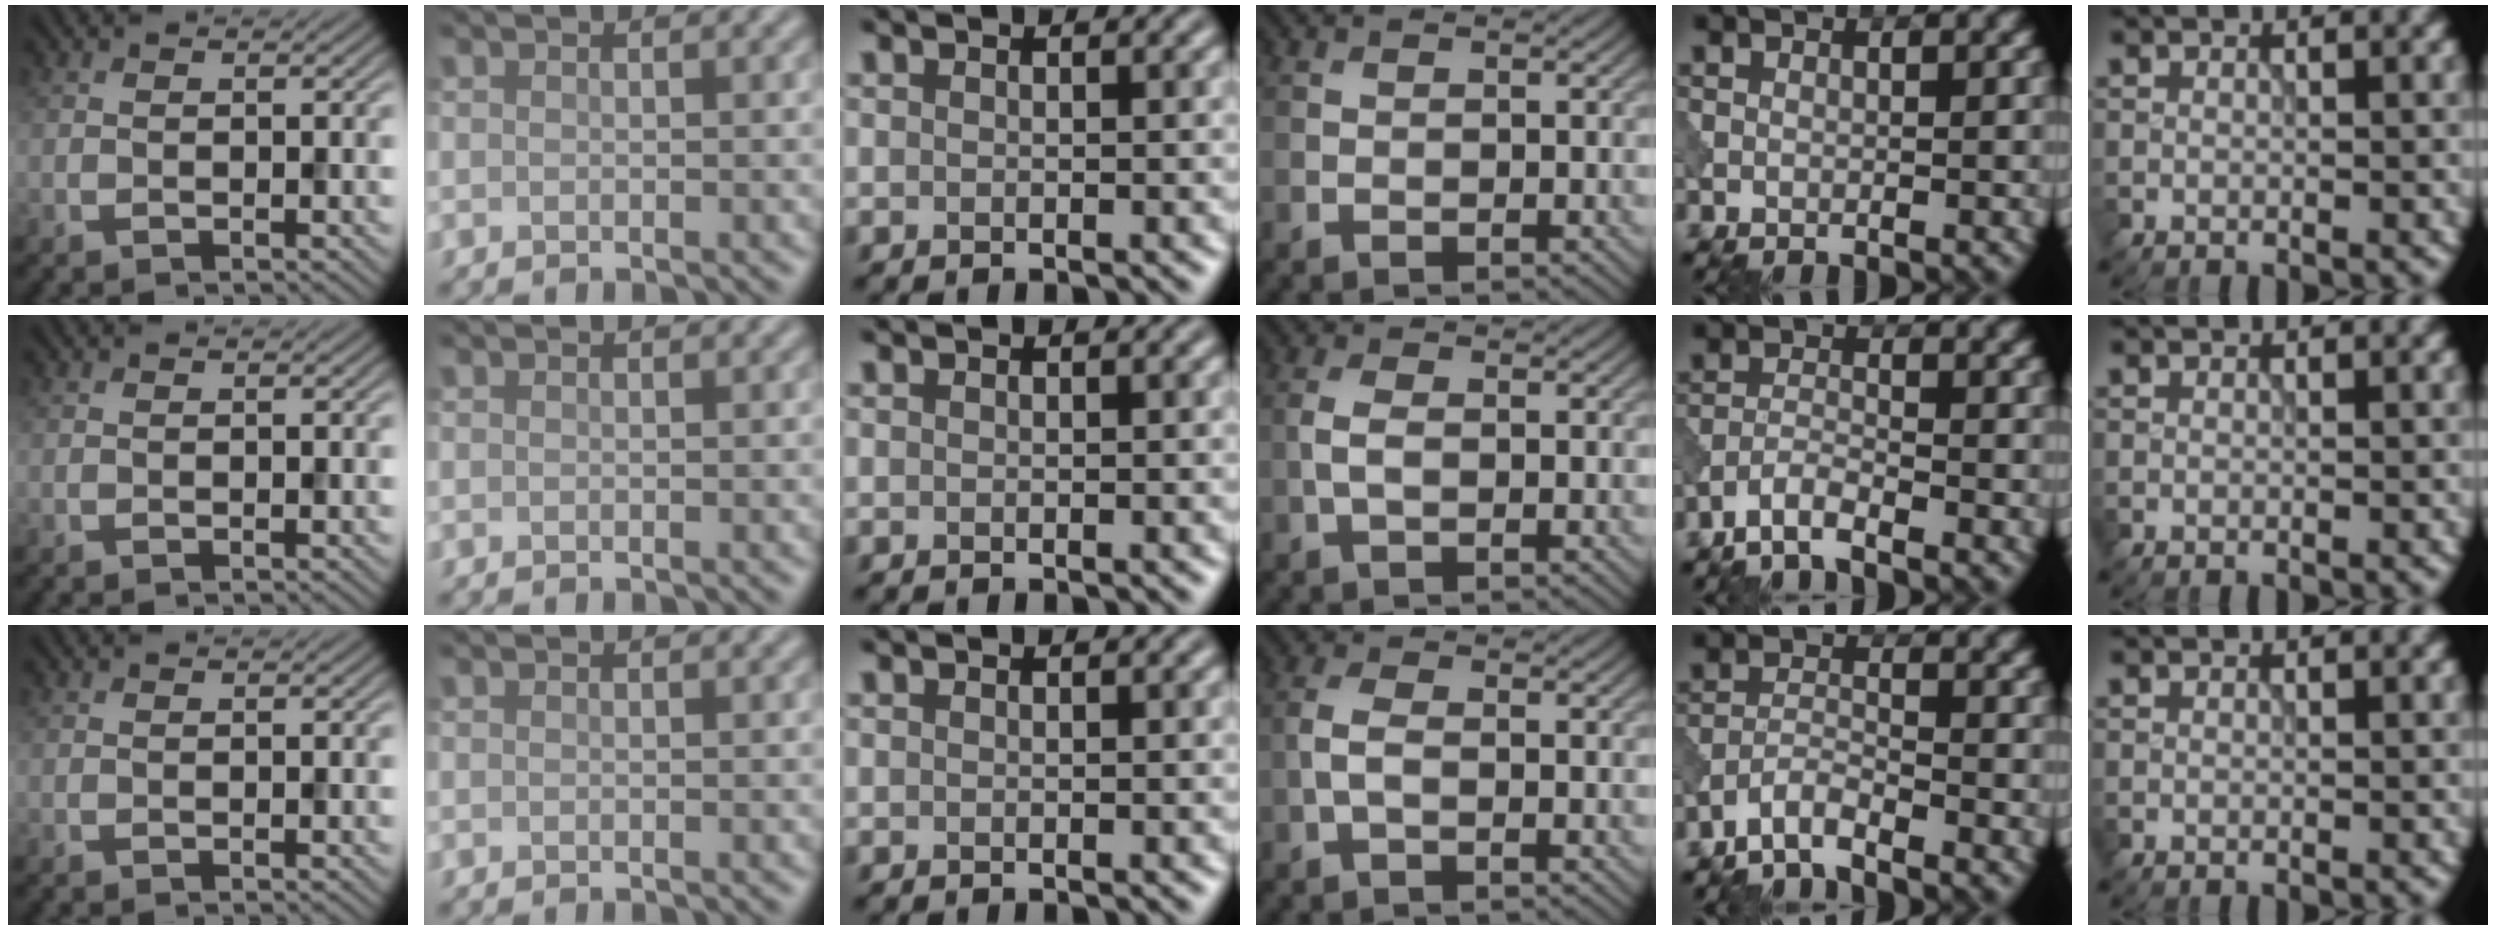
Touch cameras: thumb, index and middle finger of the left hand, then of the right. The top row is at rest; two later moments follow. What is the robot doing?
{"motion": "dispense", "object": "pipette"}